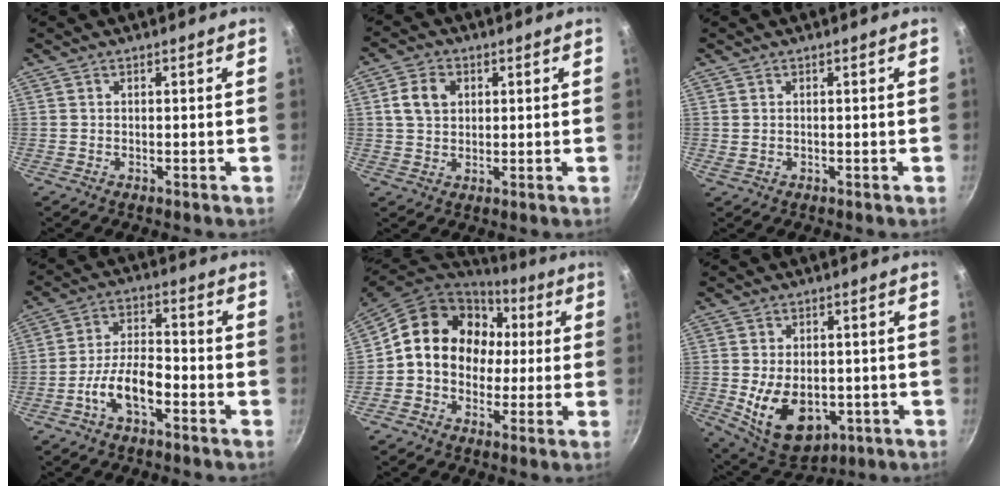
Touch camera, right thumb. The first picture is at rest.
{"total": 6.0, "force": [1.6, 4.6, 3.6], "torque": [-0.051, 0.006, 0.025]}
{"total": 0.6, "force": [0.1, 0.4, 0.5], "torque": [-0.010, 0.001, 0.003]}
{"total": 8.9, "force": [-4.1, 4.0, 6.8], "torque": [-0.117, 0.042, -0.080]}
{"total": 16.5, "force": [1.6, 13.9, 8.9], "torque": [-0.110, 0.041, 0.012]}
{"total": 13.6, "force": [-2.6, 9.0, 9.9], "torque": [-0.137, -0.004, -0.018]}